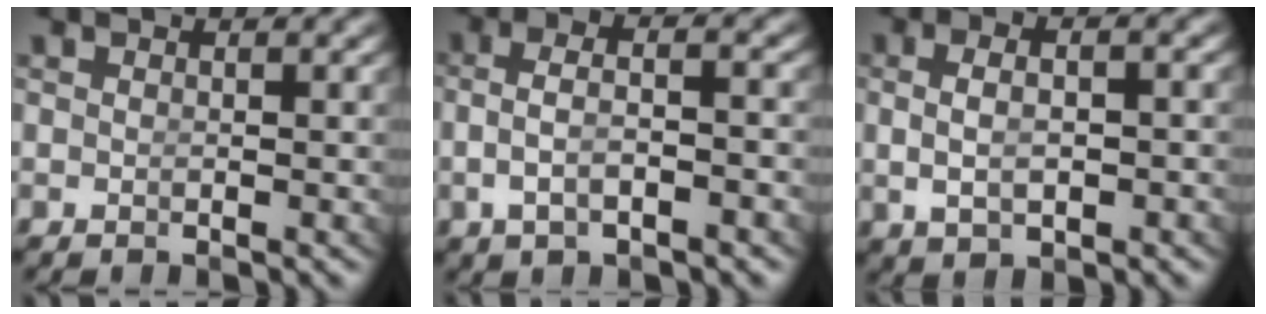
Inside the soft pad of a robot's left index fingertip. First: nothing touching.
{"total": 3.6, "force": [-1.0, 1.5, 3.0], "torque": [-0.062, -0.005, -0.014]}
{"total": 3.3, "force": [-0.3, 1.5, 2.9], "torque": [-0.052, -0.004, 0.006]}